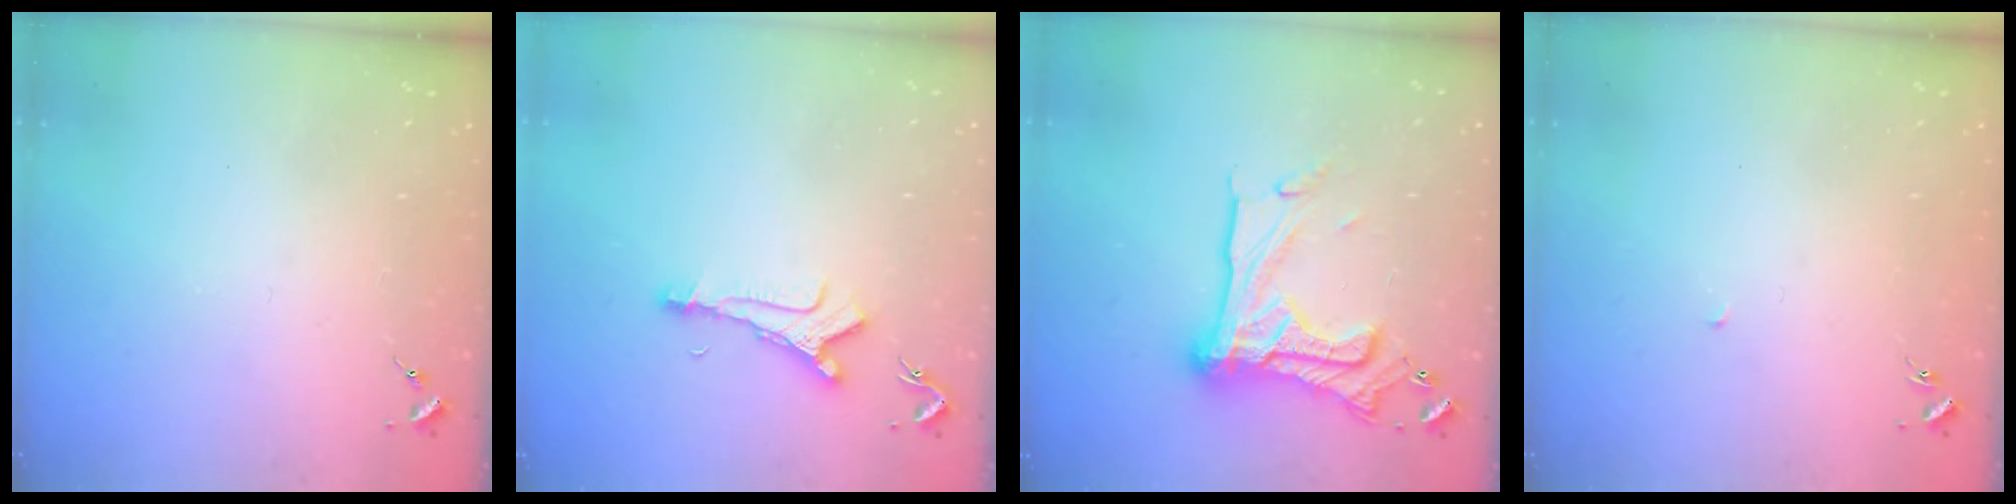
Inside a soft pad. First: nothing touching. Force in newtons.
{"total": 7.8, "press": 7.7, "slide": 0.6}
{"total": 21.7, "press": 21.7, "slide": 1.1}
{"total": 1.6, "press": 1.6, "slide": 0.1}